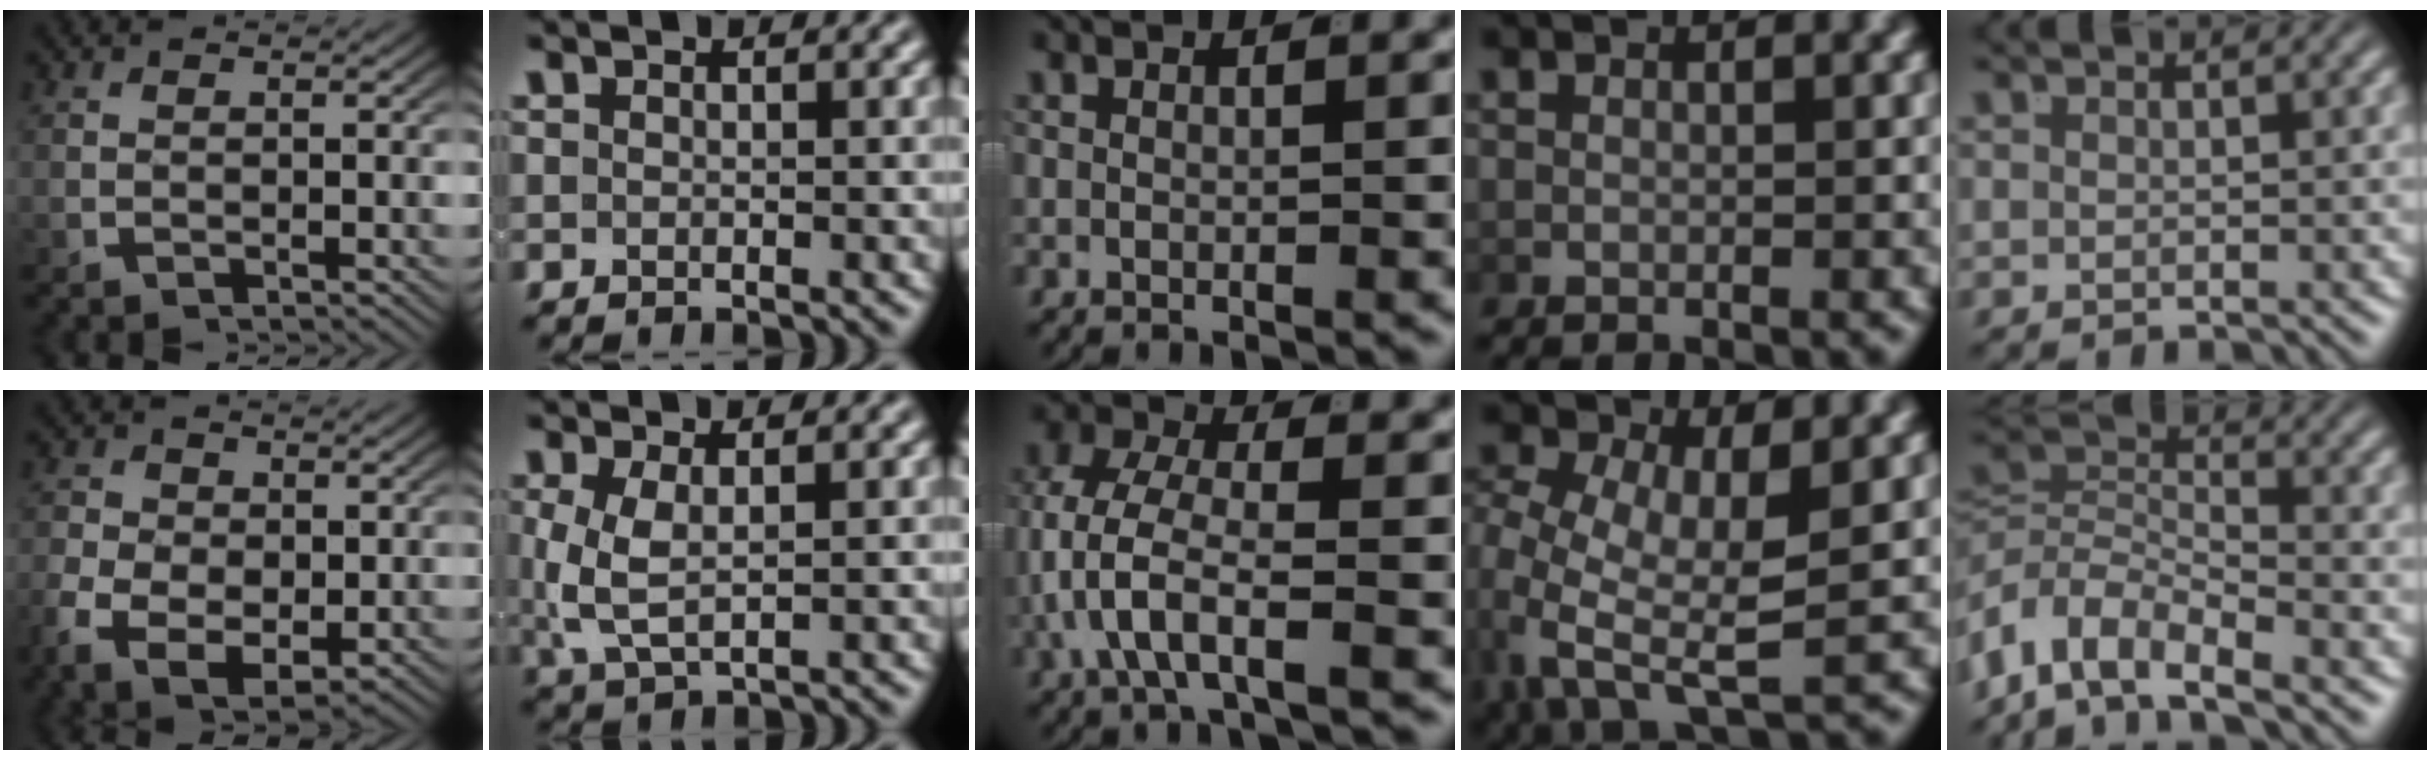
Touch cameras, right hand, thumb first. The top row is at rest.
{"thumb": {"total": 7.6, "force": [-1.6, 5.7, 4.8], "torque": [-0.114, -0.050, -0.003]}, "index": {"total": 3.6, "force": [-0.3, 2.0, 3.0], "torque": [-0.079, -0.020, 0.016]}, "middle": {"total": 6.1, "force": [-1.1, 3.5, 4.8], "torque": [-0.119, -0.027, -0.010]}, "ring": {"total": 6.7, "force": [-0.5, 4.1, 5.3], "torque": [-0.137, -0.048, 0.015]}, "little": {"total": 7.6, "force": [-3.3, 5.3, 4.4], "torque": [-0.106, -0.036, -0.049]}}